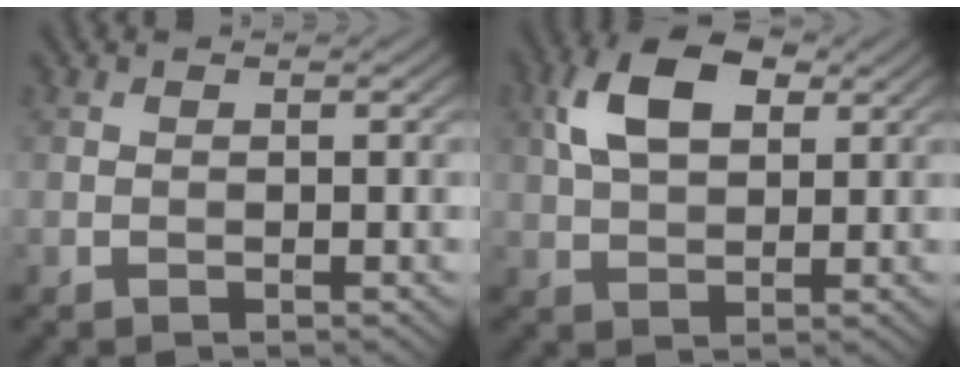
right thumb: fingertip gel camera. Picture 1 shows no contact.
{"total": 8.4, "force": [3.0, 4.7, 6.2], "torque": [-0.132, 0.014, 0.052]}